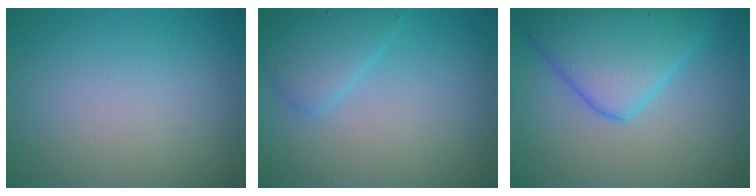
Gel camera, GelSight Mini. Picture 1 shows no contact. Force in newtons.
{"total": 2.8, "press": 2.8, "slide": 0.1}
{"total": 7.1, "press": 7.1, "slide": 0.3}